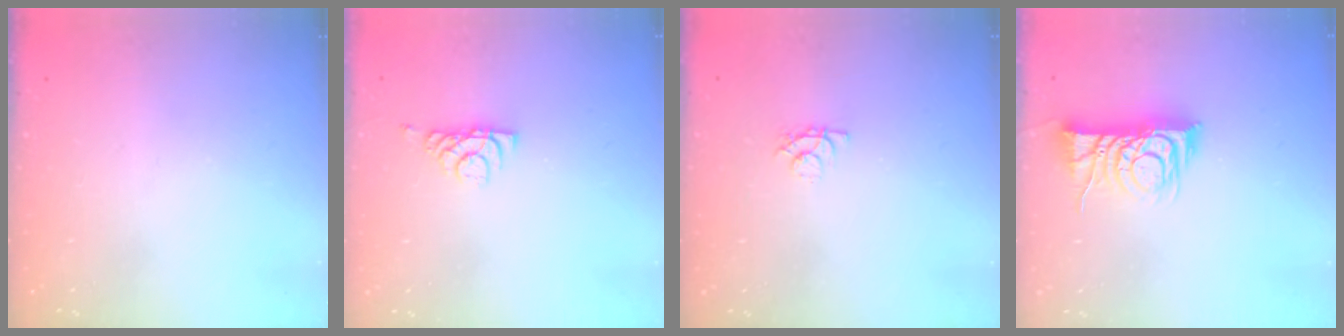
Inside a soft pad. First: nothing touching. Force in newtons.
{"total": 6.0, "press": 6.0, "slide": 0.8}
{"total": 3.6, "press": 3.6, "slide": 0.4}
{"total": 9.7, "press": 9.7, "slide": 0.6}